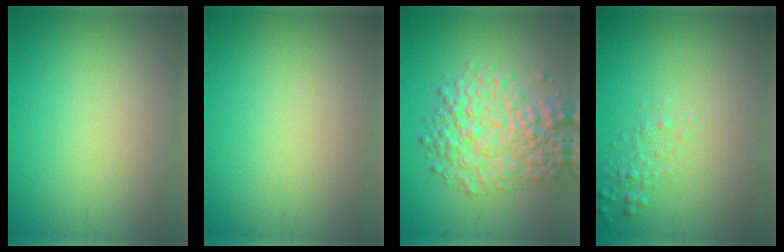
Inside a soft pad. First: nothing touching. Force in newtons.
{"total": 0.0}
{"total": 5.8, "press": 5.8, "slide": 0.1}
{"total": 1.1, "press": 1.1, "slide": 0.1}